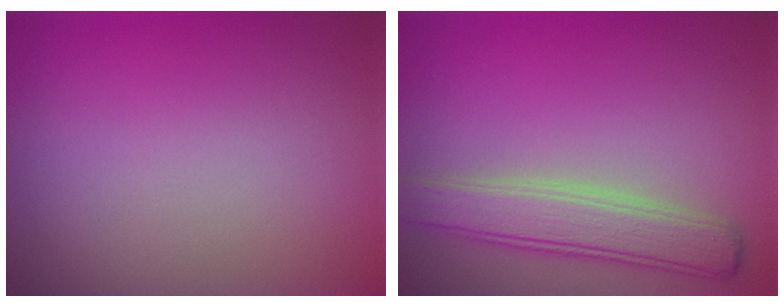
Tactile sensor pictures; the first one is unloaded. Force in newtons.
{"total": 4.3, "press": 4.3, "slide": 0.3}